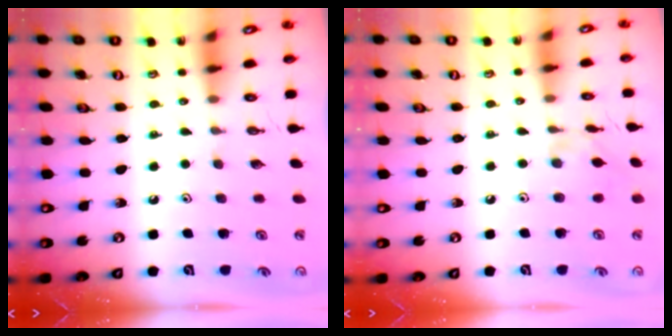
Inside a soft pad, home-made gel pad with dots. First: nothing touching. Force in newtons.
{"total": 3.9, "press": 3.8, "slide": 0.5}